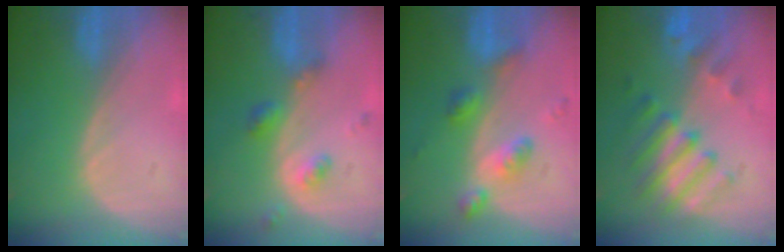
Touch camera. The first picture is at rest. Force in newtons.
{"total": 4.9, "press": 4.4, "slide": 2.2}
{"total": 6.1, "press": 5.4, "slide": 2.9}
{"total": 7.9, "press": 7.6, "slide": 1.9}